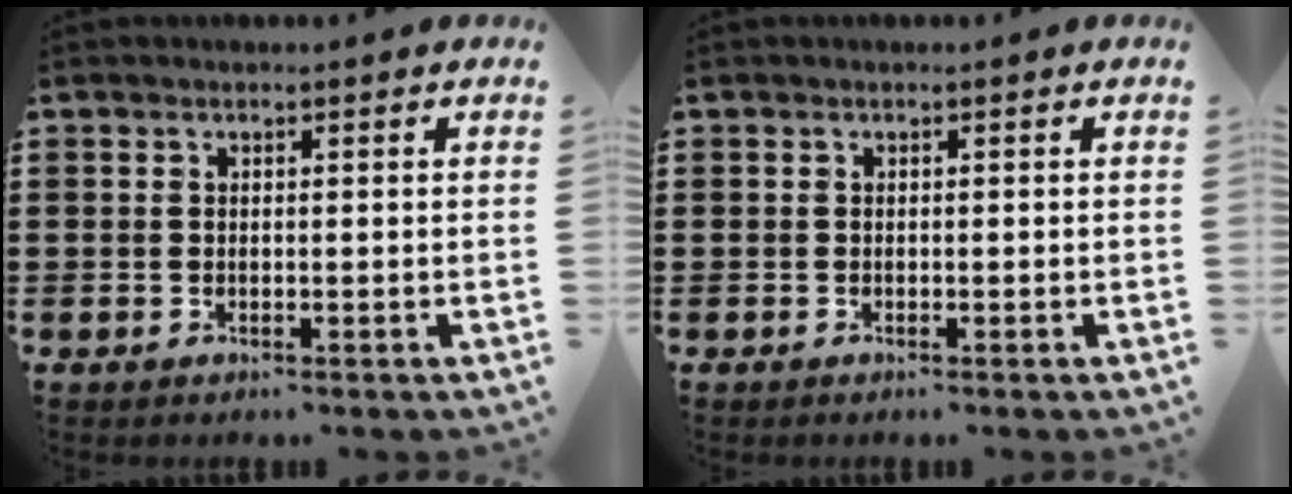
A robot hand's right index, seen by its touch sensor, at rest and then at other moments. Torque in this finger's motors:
{"motor_torque": [-0.63, 0.85, -1.05, -0.21]}